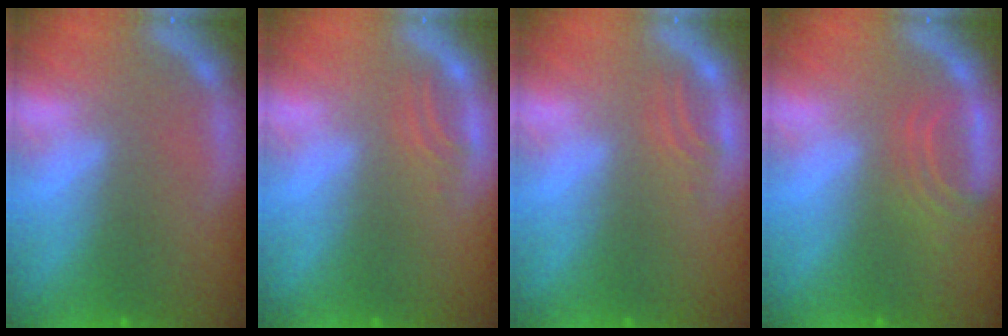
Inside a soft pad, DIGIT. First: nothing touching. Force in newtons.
{"total": 1.5}
{"total": 1.5}
{"total": 2.9}